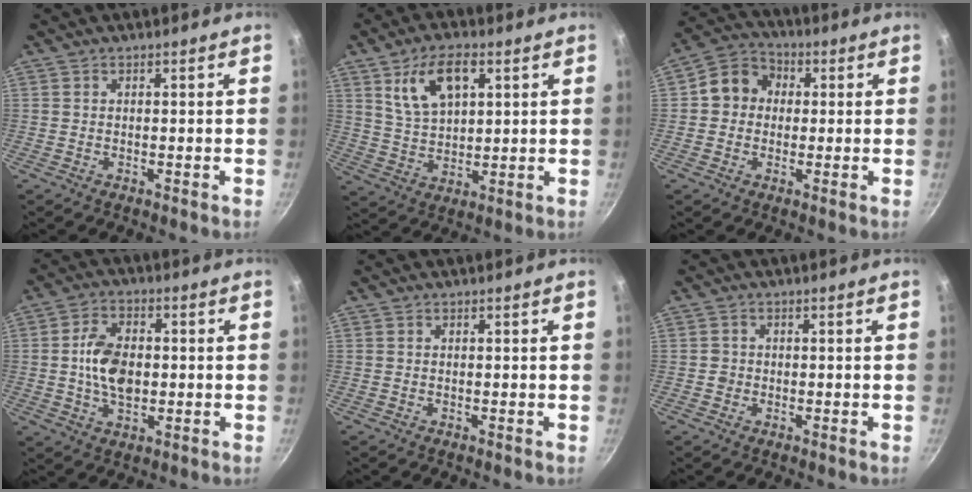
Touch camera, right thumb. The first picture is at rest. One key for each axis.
{"total": 10.6, "fx": 4.6, "fy": 5.6, "fz": 7.7, "tx": -0.124, "ty": -0.009, "tz": 0.093}
{"total": 8.4, "fx": 0.5, "fy": 7.3, "fz": 4.1, "tx": -0.049, "ty": 0.024, "tz": -0.005}
{"total": 9.6, "fx": 0.0, "fy": 5.9, "fz": 7.5, "tx": -0.124, "ty": 0.006, "tz": -0.001}
{"total": 0.0}
{"total": 1.5, "fx": -0.3, "fy": 1.4, "fz": 0.4, "tx": 0.001, "ty": 0.006, "tz": -0.006}